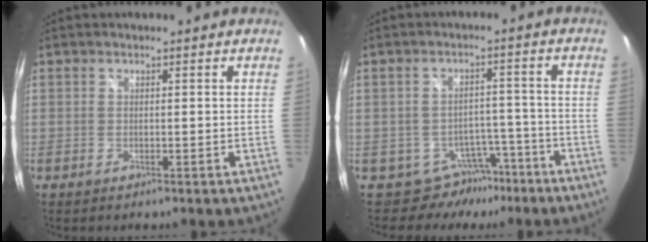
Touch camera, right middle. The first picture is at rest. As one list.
[{"total": 6.8, "force": [-5.2, 4.3, 0.0], "torque": [0.010, 0.033, -0.068]}]